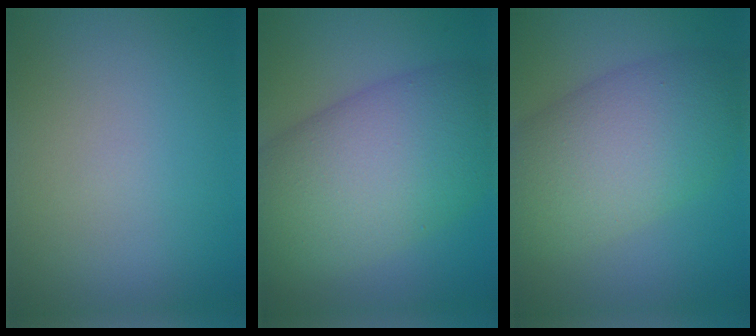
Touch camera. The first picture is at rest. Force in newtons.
{"total": 11.9, "press": 11.8, "slide": 0.3}
{"total": 9.1, "press": 9.1, "slide": 0.0}